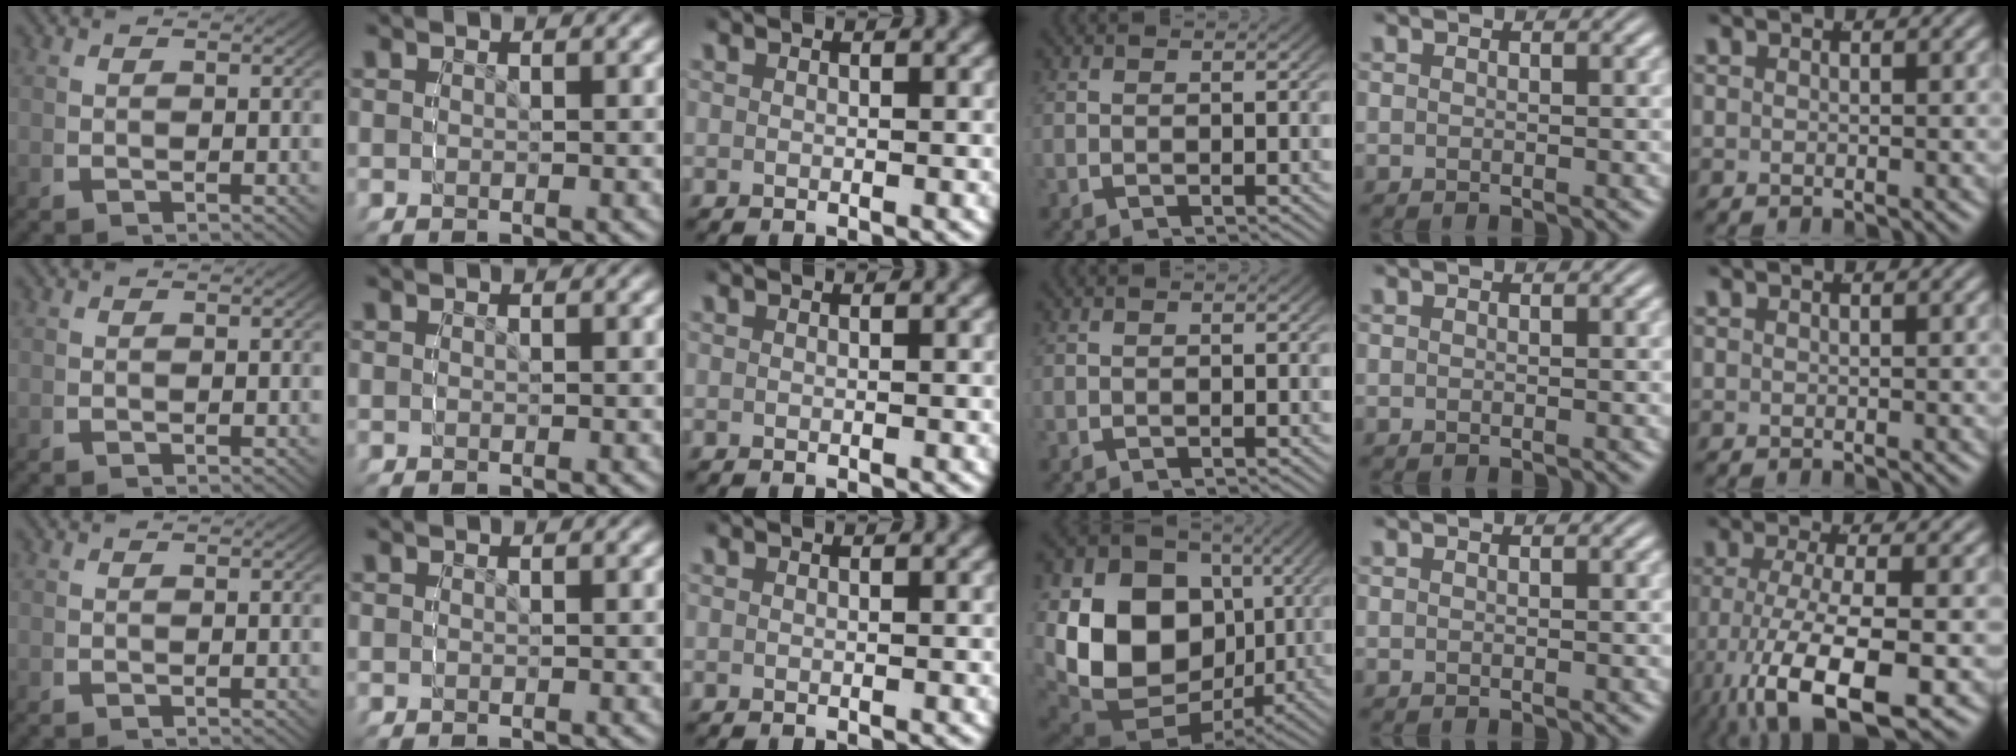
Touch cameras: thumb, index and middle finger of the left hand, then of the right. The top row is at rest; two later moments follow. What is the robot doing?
{"motion": "grasp_and_lifting", "object": "cloth"}